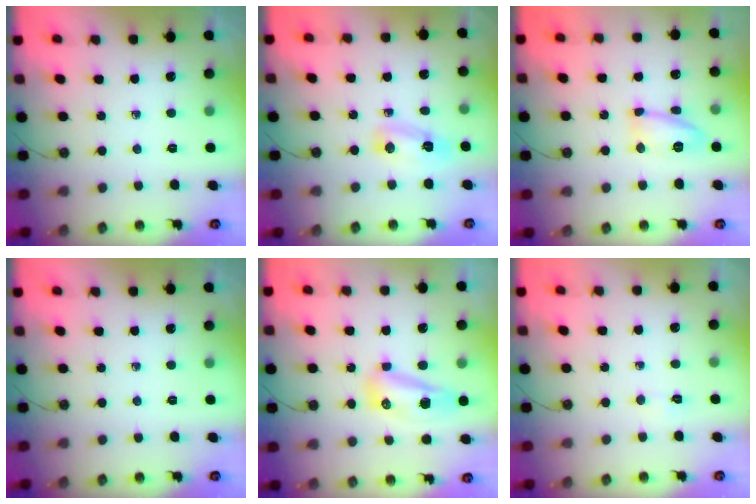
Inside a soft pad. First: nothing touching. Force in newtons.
{"total": 6.2, "press": 5.0, "slide": 3.7}
{"total": 10.3, "press": 10.3, "slide": 0.5}
{"total": 0.0}
{"total": 10.7, "press": 9.8, "slide": 4.3}
{"total": 2.5, "press": 2.5, "slide": 0.3}